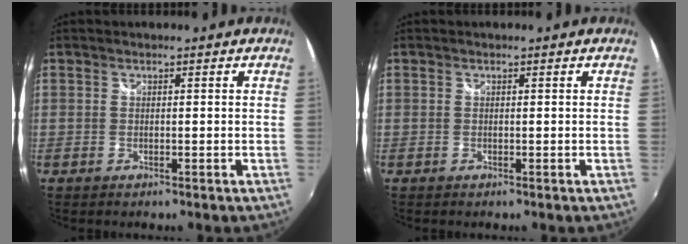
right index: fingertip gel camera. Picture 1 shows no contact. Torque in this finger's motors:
{"motor_torque": [0.13, 0.04, 0.03, 0.01]}